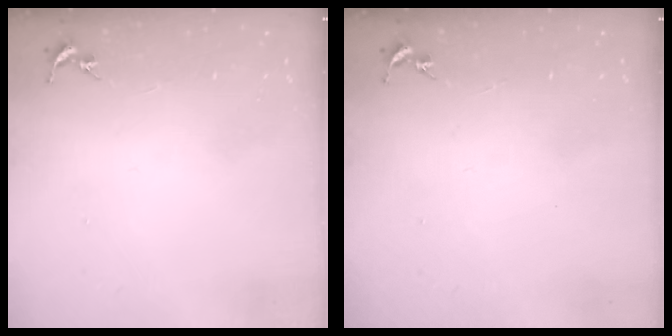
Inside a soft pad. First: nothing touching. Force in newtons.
{"total": 0.0}